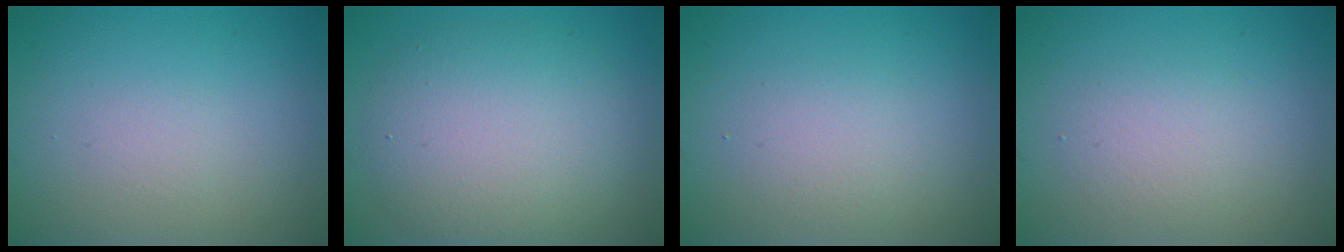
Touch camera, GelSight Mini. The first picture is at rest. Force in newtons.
{"total": 6.6, "press": 6.6, "slide": 0.5}
{"total": 1.9, "press": 1.9, "slide": 0.1}
{"total": 2.2, "press": 2.2, "slide": 0.1}